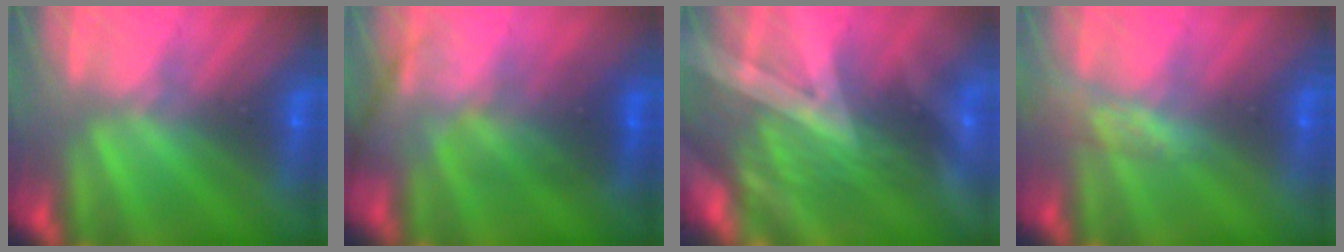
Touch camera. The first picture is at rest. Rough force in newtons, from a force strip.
{"total": 2.6}
{"total": 2.9}
{"total": 2.6}